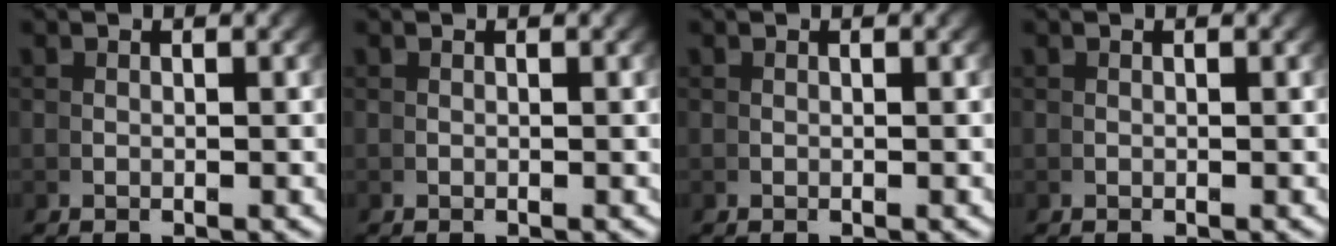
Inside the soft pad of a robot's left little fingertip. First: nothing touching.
{"total": 0.0}
{"total": 0.0}
{"total": 0.0}